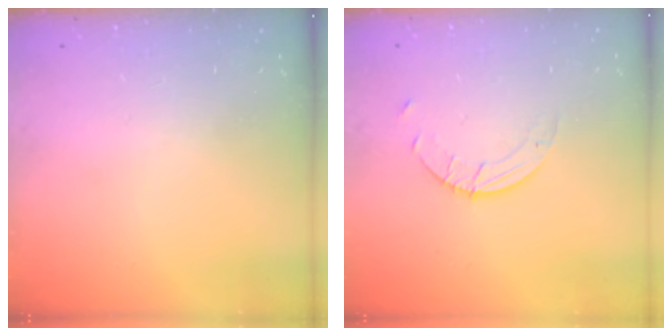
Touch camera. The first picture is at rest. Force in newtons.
{"total": 2.6, "press": 2.6, "slide": 0.2}